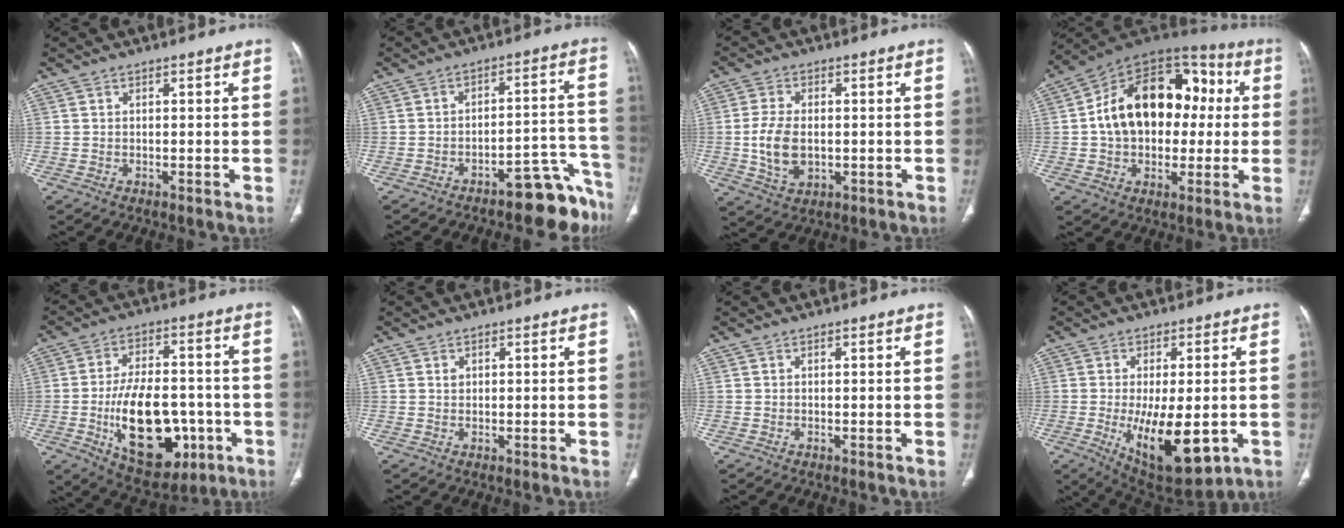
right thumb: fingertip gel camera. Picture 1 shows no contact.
{"total": 11.0, "force": [-8.8, 3.6, 5.5], "torque": [-0.019, 0.106, -0.124]}
{"total": 8.5, "force": [-0.7, 5.4, 6.5], "torque": [-0.125, -0.002, -0.006]}
{"total": 23.1, "force": [1.7, 15.6, 16.9], "torque": [-0.241, 0.040, 0.025]}
{"total": 19.8, "force": [-5.2, 11.2, 15.4], "torque": [-0.218, 0.021, -0.062]}
{"total": 0.8, "force": [0.4, 0.7, 0.4], "torque": [-0.003, -0.001, 0.008]}
{"total": 0.0}
{"total": 15.5, "force": [-3.7, 6.6, 13.5], "torque": [-0.208, -0.018, -0.034]}